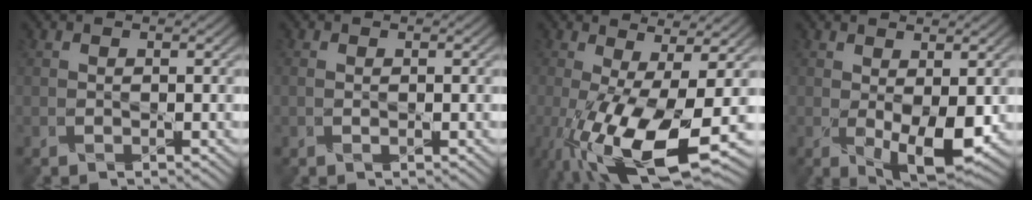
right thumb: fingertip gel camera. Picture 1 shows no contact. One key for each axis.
{"total": 0.8, "fx": 0.1, "fy": 0.4, "fz": 0.7, "tx": -0.017, "ty": -0.001, "tz": 0.001}
{"total": 13.2, "fx": -3.9, "fy": 4.1, "fz": 11.9, "tx": -0.244, "ty": -0.031, "tz": -0.061}
{"total": 5.7, "fx": -0.3, "fy": 2.6, "fz": 5.1, "tx": -0.099, "ty": -0.020, "tz": 0.007}